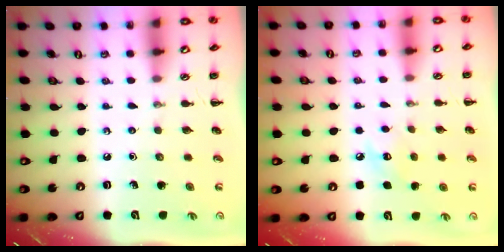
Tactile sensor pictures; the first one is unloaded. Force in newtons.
{"total": 6.7, "press": 6.5, "slide": 1.4}